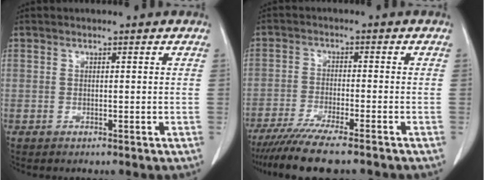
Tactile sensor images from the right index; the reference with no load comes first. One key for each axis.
{"total": 10.3, "fx": -8.6, "fy": 0.2, "fz": 5.6, "tx": -0.082, "ty": -0.026, "tz": -0.139}